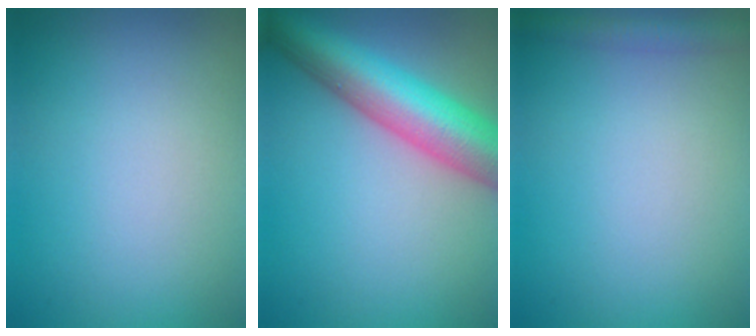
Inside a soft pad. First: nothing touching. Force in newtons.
{"total": 9.1, "press": 9.1, "slide": 0.3}
{"total": 1.8, "press": 1.8, "slide": 0.1}